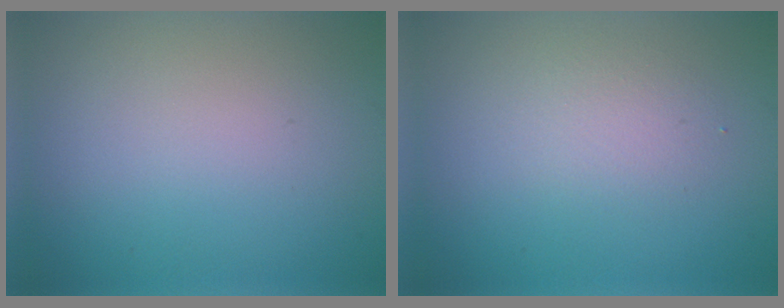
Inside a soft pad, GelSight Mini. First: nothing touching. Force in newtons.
{"total": 1.9, "press": 1.8, "slide": 0.2}